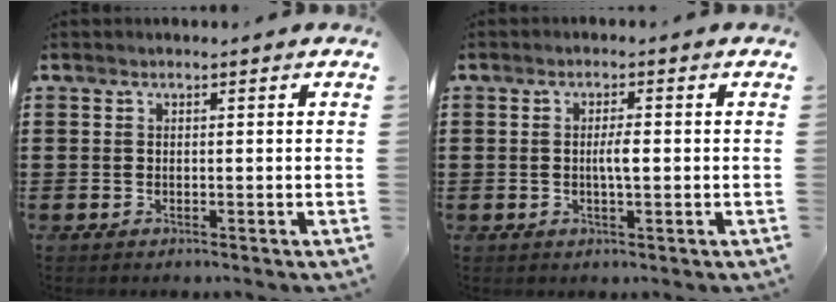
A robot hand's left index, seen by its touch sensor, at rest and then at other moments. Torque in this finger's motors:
{"motor_torque": [1.09, 0.16, 0.13, 0.06]}